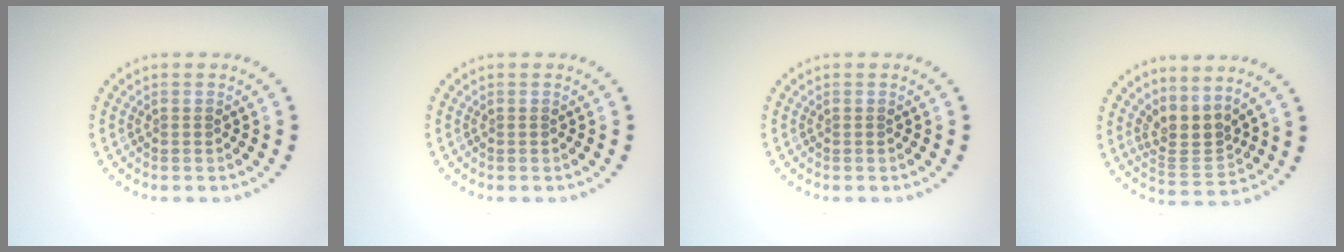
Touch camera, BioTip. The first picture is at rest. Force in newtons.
{"total": 0.0}
{"total": 0.0}
{"total": 3.0, "press": 2.1, "slide": 2.2}